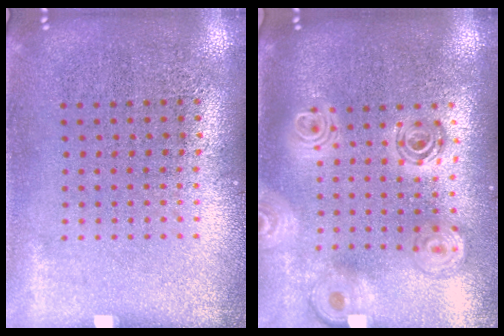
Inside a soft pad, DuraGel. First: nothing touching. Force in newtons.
{"total": 2.1, "press": 1.7, "slide": 1.3}